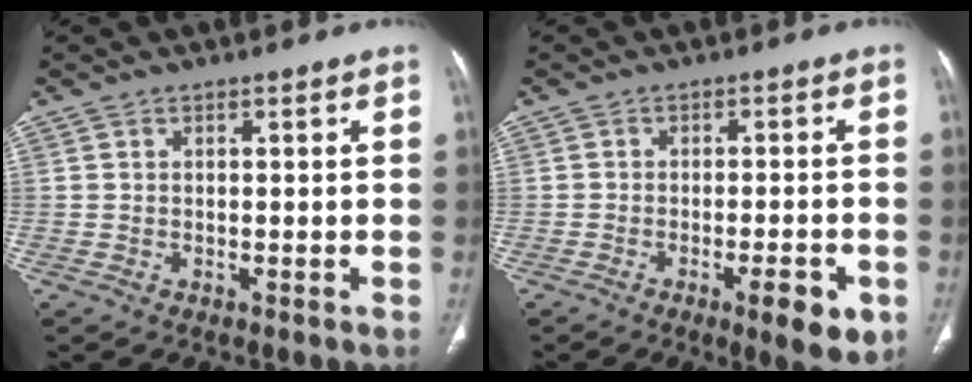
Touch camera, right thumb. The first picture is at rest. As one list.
[{"total": 7.6, "force": [-3.3, 2.2, 6.5], "torque": [-0.084, 0.004, -0.042]}]